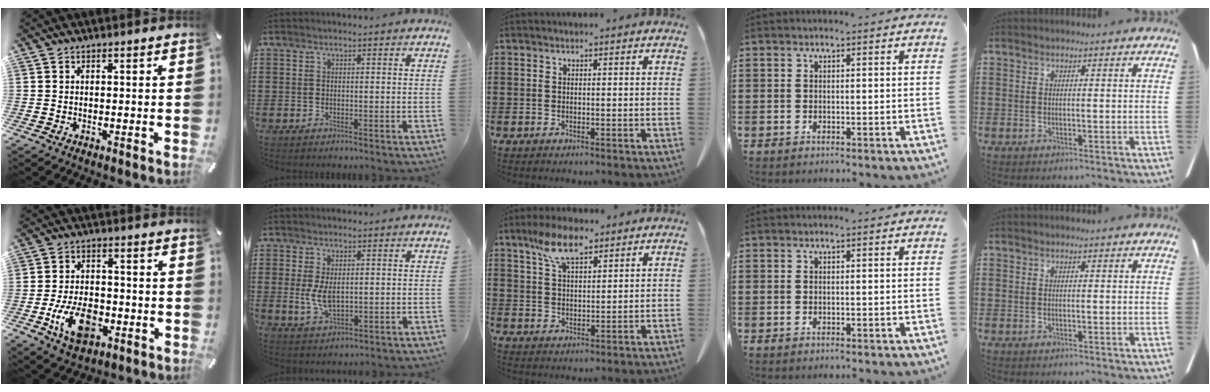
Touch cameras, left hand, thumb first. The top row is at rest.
{"thumb": {"total": 11.8, "force": [-4.3, 7.3, 8.2], "torque": [-0.162, 0.009, -0.074]}, "index": {"total": 4.7, "force": [0.1, 2.4, 4.1], "torque": [-0.092, 0.001, -0.002]}, "middle": {"total": 7.6, "force": [5.1, 2.9, 4.9], "torque": [-0.110, 0.001, 0.093]}}